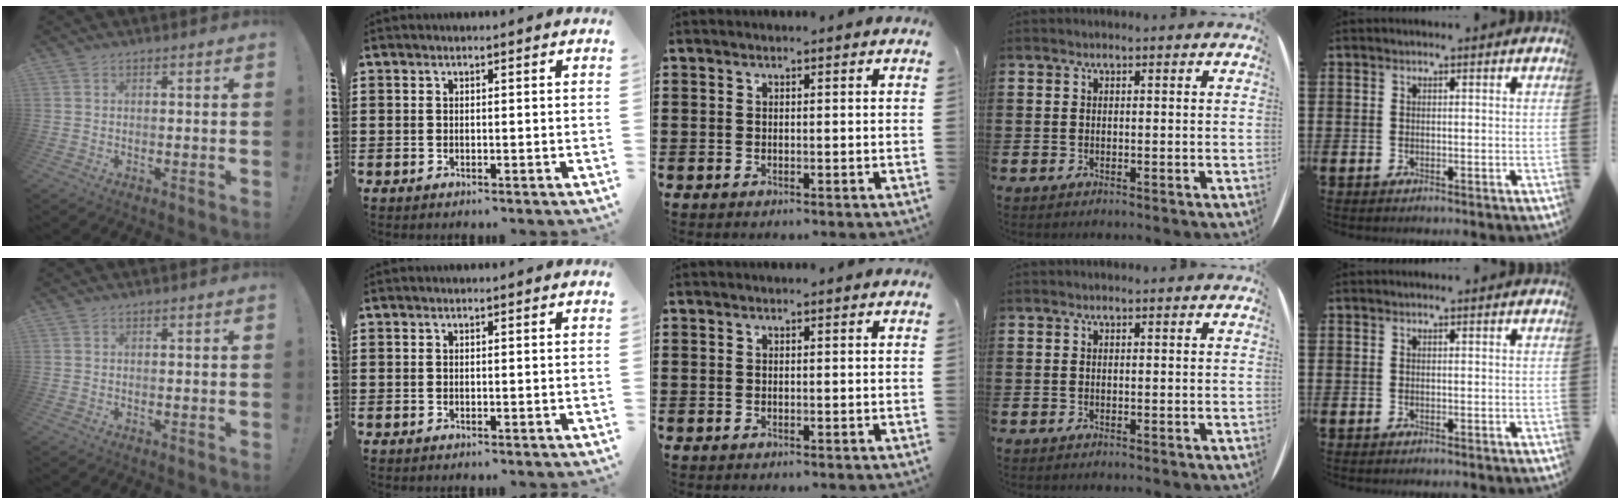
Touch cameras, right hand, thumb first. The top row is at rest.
{}